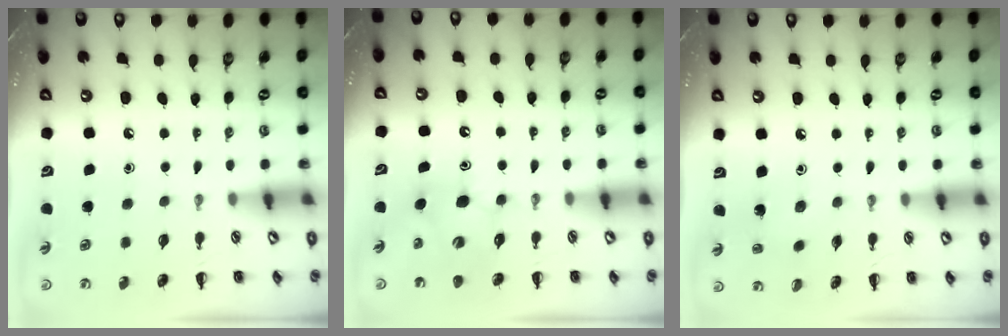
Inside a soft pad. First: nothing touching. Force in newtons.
{"total": 5.6, "press": 5.6, "slide": 0.7}
{"total": 2.4, "press": 2.3, "slide": 0.6}